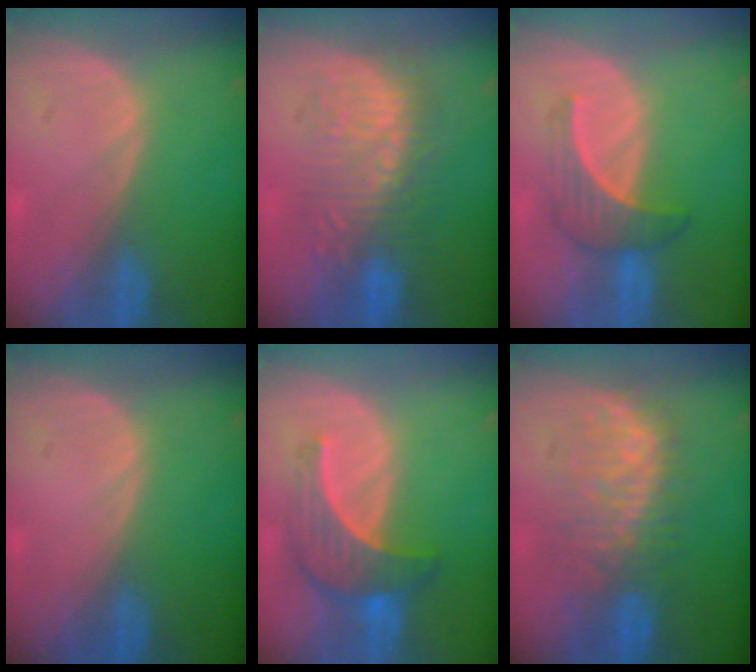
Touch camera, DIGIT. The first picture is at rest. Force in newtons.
{"total": 8.6, "press": 8.5, "slide": 1.5}
{"total": 5.0, "press": 4.9, "slide": 0.8}
{"total": 0.0}
{"total": 7.1, "press": 6.8, "slide": 2.2}
{"total": 8.9, "press": 8.6, "slide": 2.1}